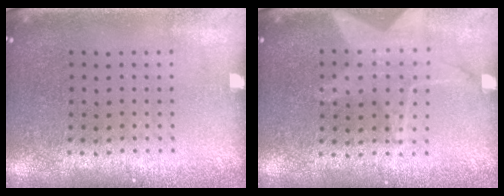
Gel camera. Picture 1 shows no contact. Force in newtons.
{"total": 1.4, "press": 1.3, "slide": 0.3}